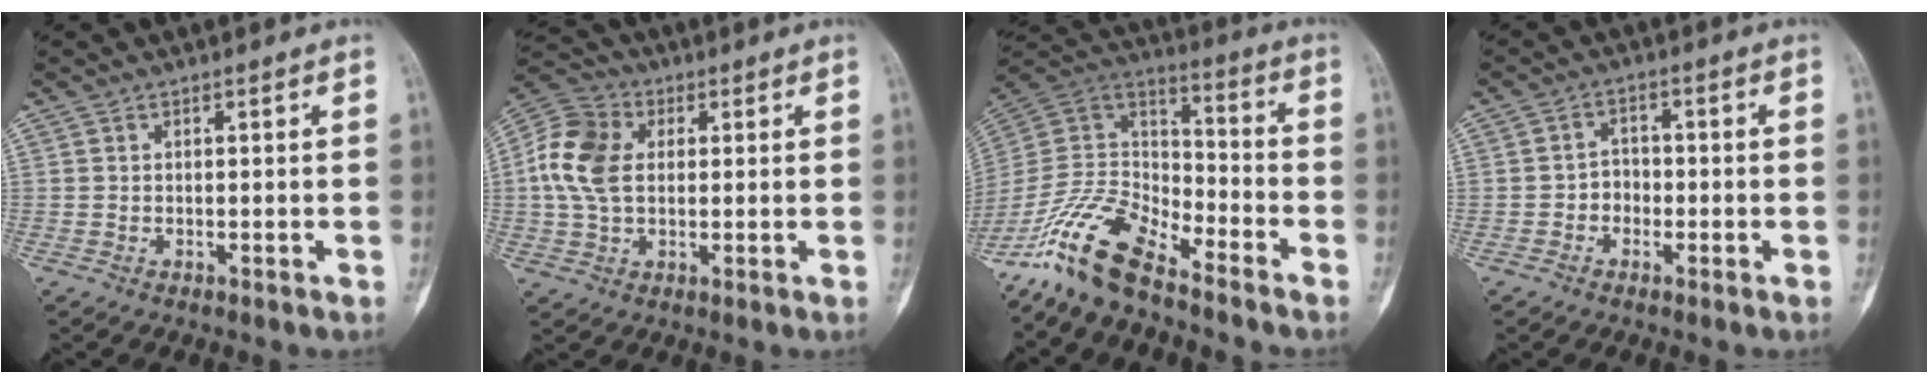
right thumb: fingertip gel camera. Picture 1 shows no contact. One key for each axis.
{"total": 11.5, "fx": 1.3, "fy": 8.0, "fz": 8.1, "tx": -0.164, "ty": 0.021, "tz": 0.018}
{"total": 15.7, "fx": -12.3, "fy": 5.4, "fz": 8.1, "tx": -0.149, "ty": 0.079, "tz": -0.242}
{"total": 3.4, "fx": -1.2, "fy": 2.9, "fz": 1.3, "tx": 0.000, "ty": 0.015, "tz": -0.029}